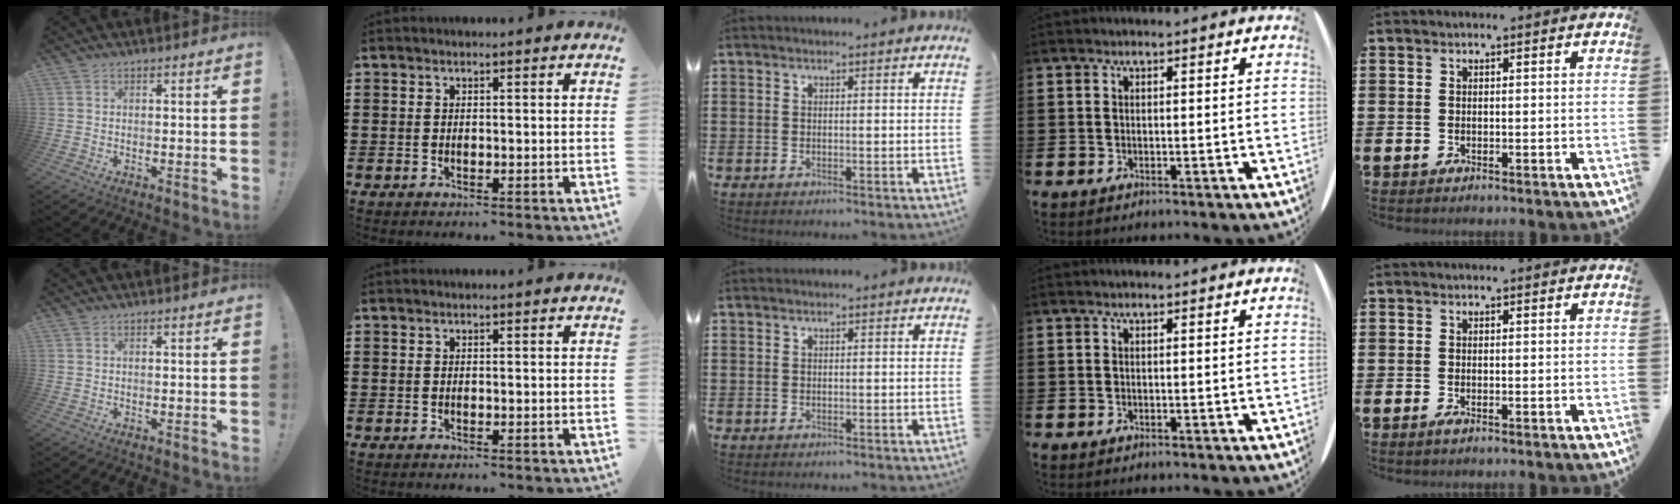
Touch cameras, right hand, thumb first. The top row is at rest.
{"little": {"total": 0.7, "force": [-0.2, 0.1, 0.6], "torque": [-0.011, -0.002, -0.004]}}